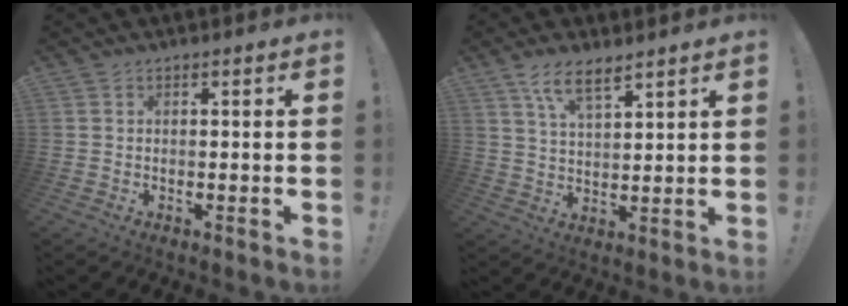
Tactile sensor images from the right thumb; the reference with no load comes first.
{"total": 7.6, "force": [5.5, 2.5, 4.6], "torque": [-0.086, -0.026, 0.101]}